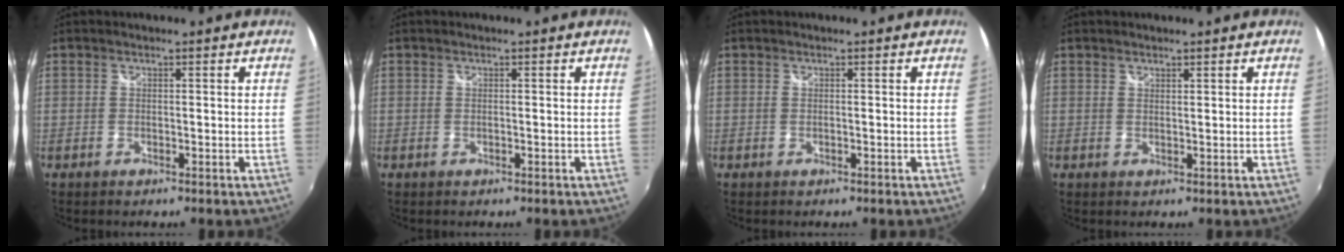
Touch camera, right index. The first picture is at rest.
{"total": 0.0}
{"total": 0.0}
{"total": 0.8, "force": [0.8, 0.3, 0.1], "torque": [-0.001, 0.001, 0.014]}